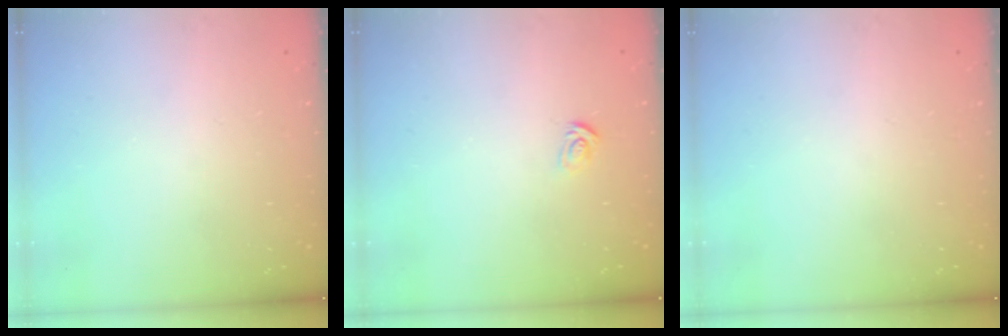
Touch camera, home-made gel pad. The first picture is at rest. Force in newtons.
{"total": 2.6, "press": 2.6, "slide": 0.2}
{"total": 0.0}